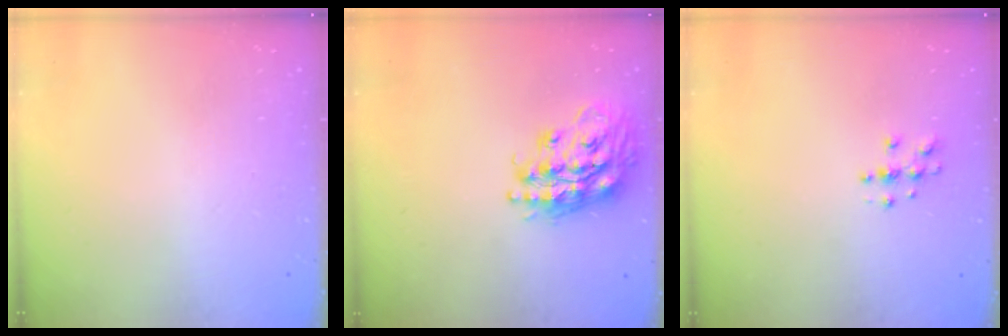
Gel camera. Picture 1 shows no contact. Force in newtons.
{"total": 18.8, "press": 18.8, "slide": 1.5}
{"total": 3.8, "press": 3.8, "slide": 0.4}